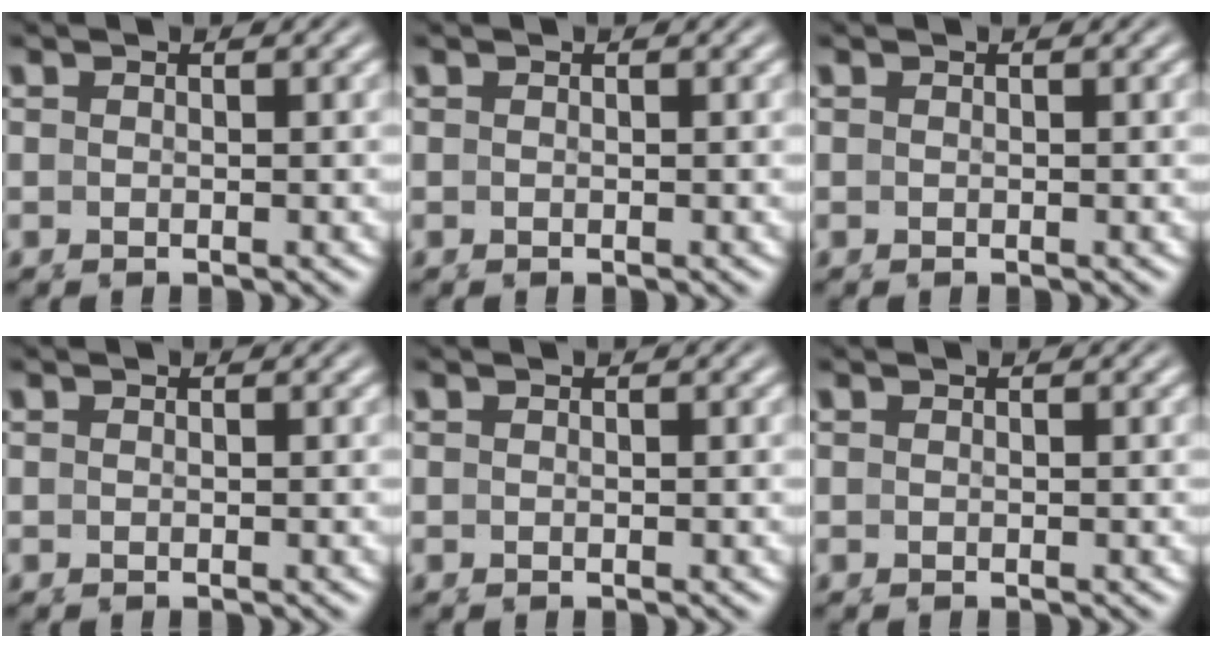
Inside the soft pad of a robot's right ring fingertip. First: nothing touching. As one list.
[{"total": 0.0}, {"total": 0.0}, {"total": 0.0}, {"total": 0.0}, {"total": 0.0}]